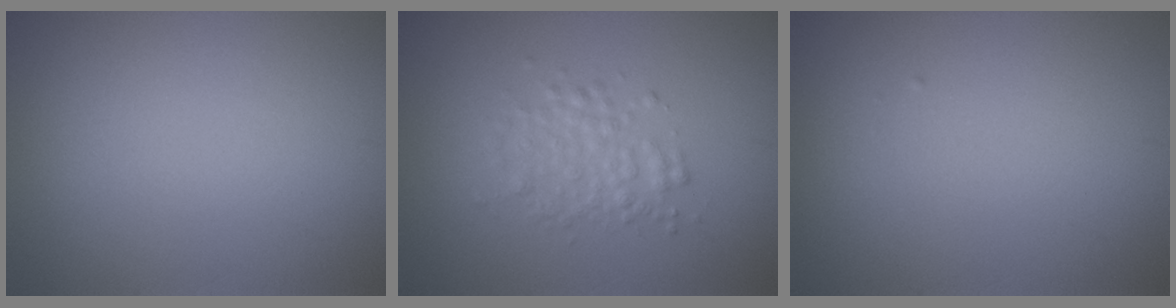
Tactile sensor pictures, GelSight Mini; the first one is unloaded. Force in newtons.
{"total": 2.6, "press": 2.6, "slide": 0.0}
{"total": 0.0}